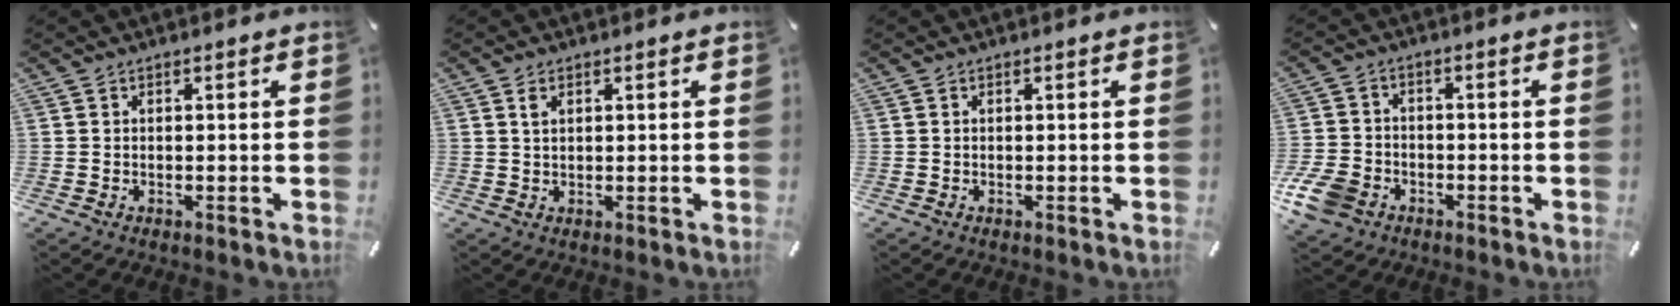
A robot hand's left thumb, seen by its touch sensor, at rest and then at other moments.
{"total": 2.0, "force": [0.9, 1.2, 1.3], "torque": [-0.028, 0.001, 0.017]}
{"total": 0.0}
{"total": 7.7, "force": [-3.7, 5.6, 3.6], "torque": [-0.089, 0.019, -0.071]}